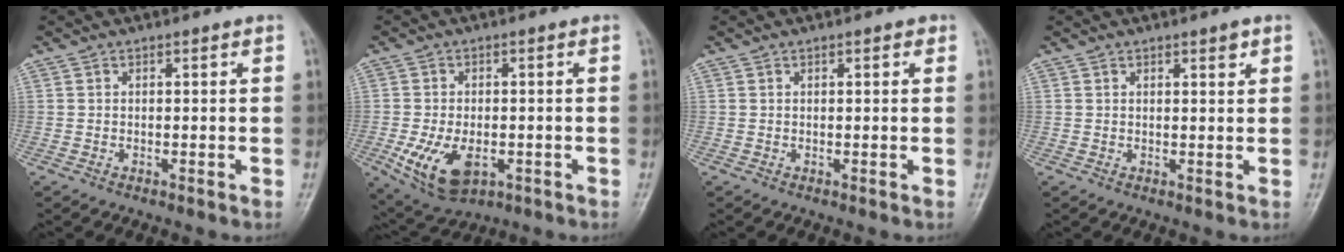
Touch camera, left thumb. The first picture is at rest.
{"total": 9.8, "force": [-3.0, 5.8, 7.3], "torque": [-0.133, -0.003, -0.040]}
{"total": 1.2, "force": [0.6, 0.5, 0.9], "torque": [-0.009, 0.001, 0.005]}
{"total": 1.9, "force": [1.2, 0.6, 1.4], "torque": [-0.015, -0.006, 0.016]}